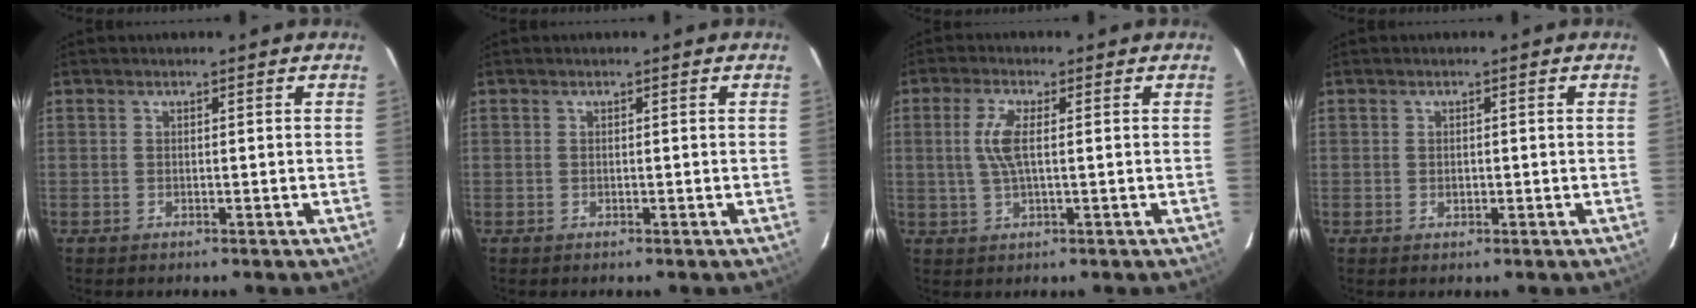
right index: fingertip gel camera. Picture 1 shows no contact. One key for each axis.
{"total": 0.0}
{"total": 5.2, "fx": 0.7, "fy": 1.3, "fz": 5.0, "tx": -0.102, "ty": 0.003, "tz": 0.016}
{"total": 0.9, "fx": 0.0, "fy": 0.8, "fz": 0.4, "tx": -0.003, "ty": 0.002, "tz": 0.002}